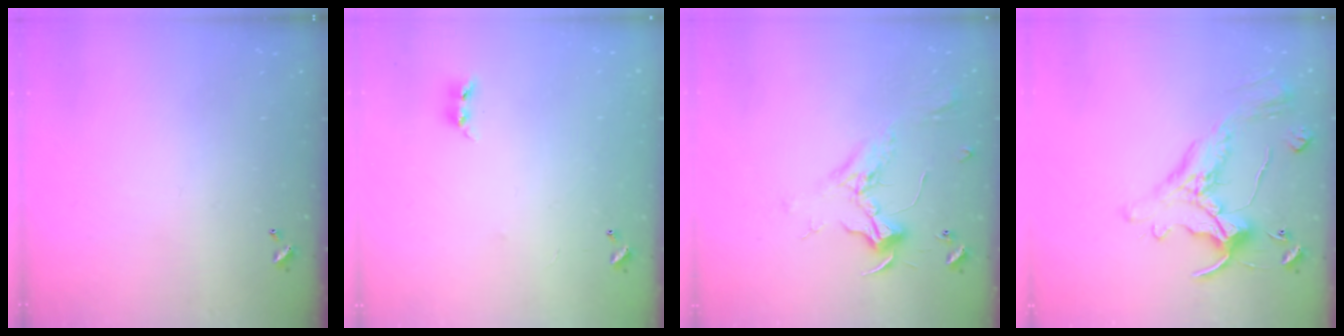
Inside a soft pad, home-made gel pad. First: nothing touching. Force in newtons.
{"total": 7.8, "press": 7.8, "slide": 0.4}
{"total": 2.3, "press": 2.2, "slide": 0.9}
{"total": 2.5, "press": 2.2, "slide": 1.2}